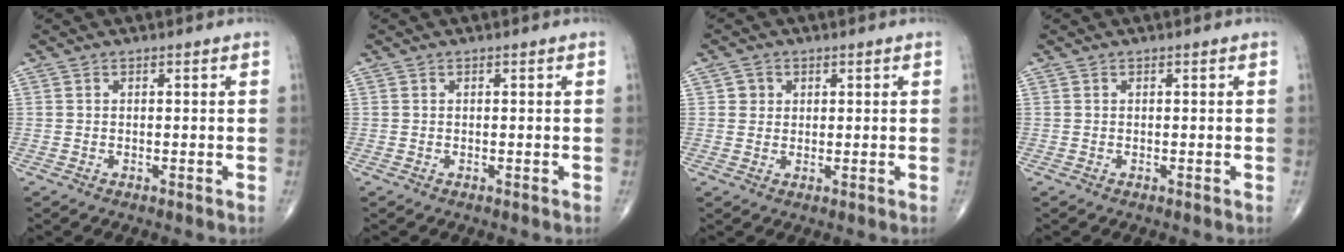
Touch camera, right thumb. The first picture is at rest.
{"total": 0.0}
{"total": 2.5, "force": [0.8, 2.3, 0.5], "torque": [0.006, -0.002, 0.009]}
{"total": 0.0}